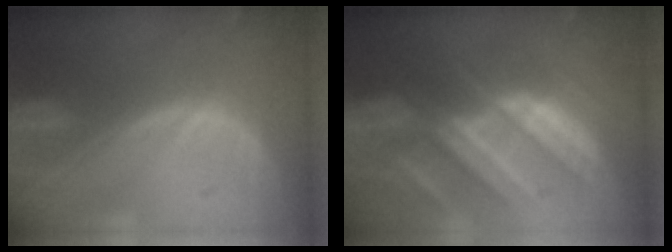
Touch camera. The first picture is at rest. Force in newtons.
{"total": 10.5, "press": 9.3, "slide": 5.0}